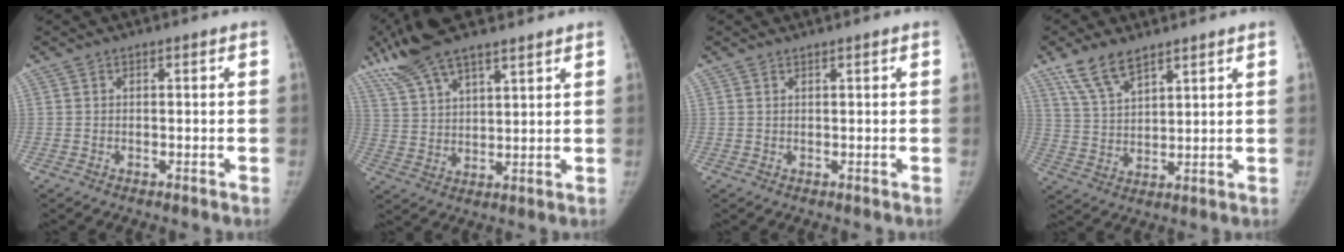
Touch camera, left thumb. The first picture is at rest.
{"total": 14.9, "force": [10.9, 4.7, 9.1], "torque": [-0.161, -0.014, 0.209]}
{"total": 0.7, "force": [0.7, 0.0, 0.1], "torque": [-0.002, -0.005, 0.013]}
{"total": 8.8, "force": [6.3, 3.6, 5.0], "torque": [-0.086, -0.024, 0.130]}